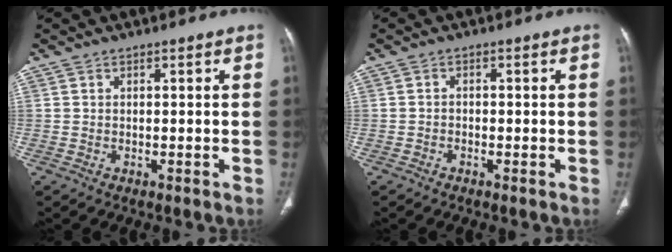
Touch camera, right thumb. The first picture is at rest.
{"total": 0.7, "force": [-0.4, 0.5, 0.3], "torque": [-0.001, 0.002, -0.012]}